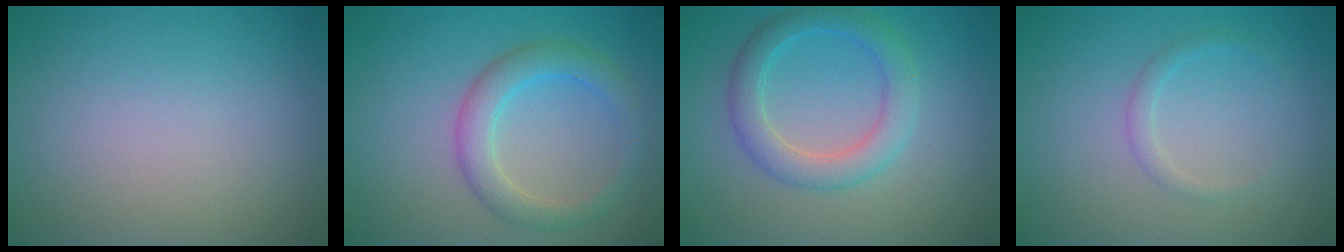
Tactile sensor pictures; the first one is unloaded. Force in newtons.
{"total": 3.6, "press": 3.6, "slide": 0.2}
{"total": 3.7, "press": 3.7, "slide": 0.2}
{"total": 1.1, "press": 1.1, "slide": 0.1}